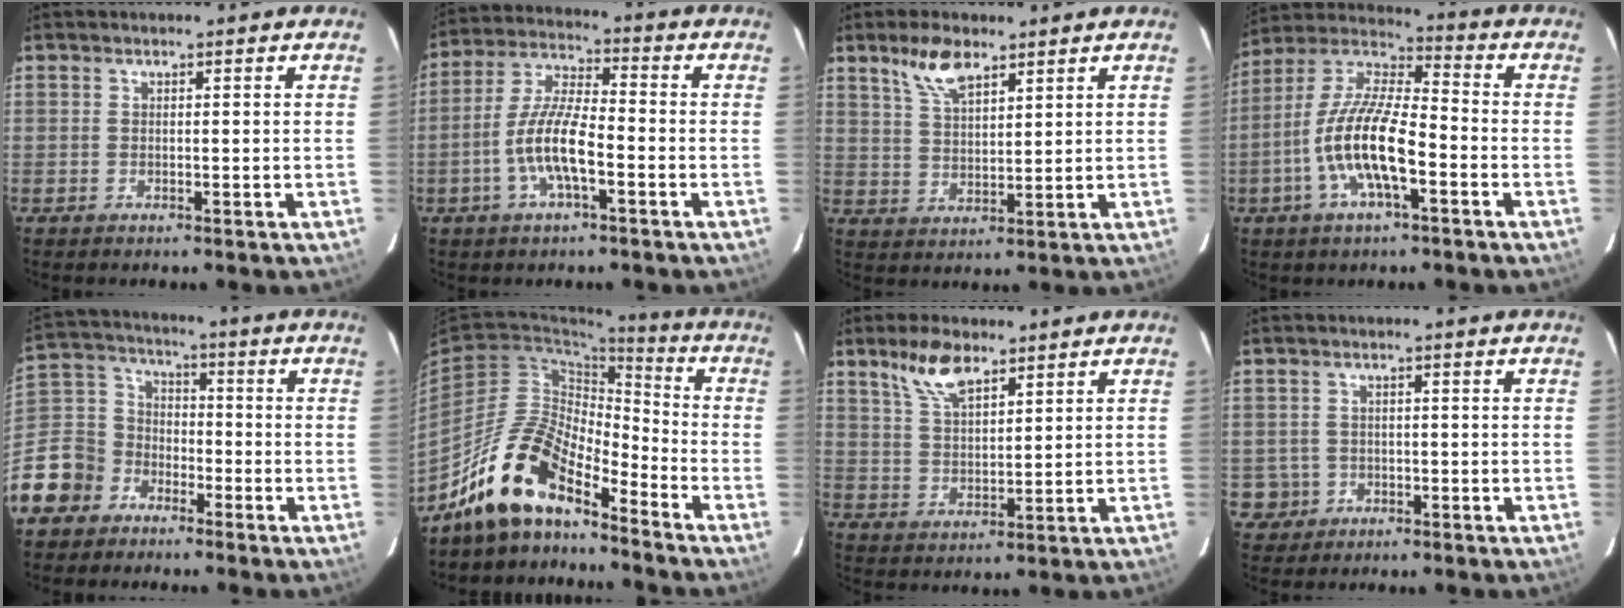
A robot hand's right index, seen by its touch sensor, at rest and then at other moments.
{"total": 10.3, "force": [-3.6, 2.6, 9.3], "torque": [-0.195, 0.003, -0.071]}
{"total": 7.1, "force": [4.8, 2.8, 4.4], "torque": [-0.081, 0.008, 0.095]}
{"total": 14.7, "force": [-5.1, 4.3, 13.1], "torque": [-0.265, -0.002, -0.102]}
{"total": 12.3, "force": [-7.3, 9.7, 2.3], "torque": [-0.083, 0.048, -0.143]}
{"total": 14.1, "force": [-11.5, 4.4, 6.8], "torque": [-0.130, 0.010, -0.227]}
{"total": 7.7, "force": [5.3, 3.1, 4.8], "torque": [-0.089, 0.010, 0.105]}
{"total": 3.9, "force": [-0.9, 3.8, 0.2], "torque": [-0.008, 0.016, -0.008]}